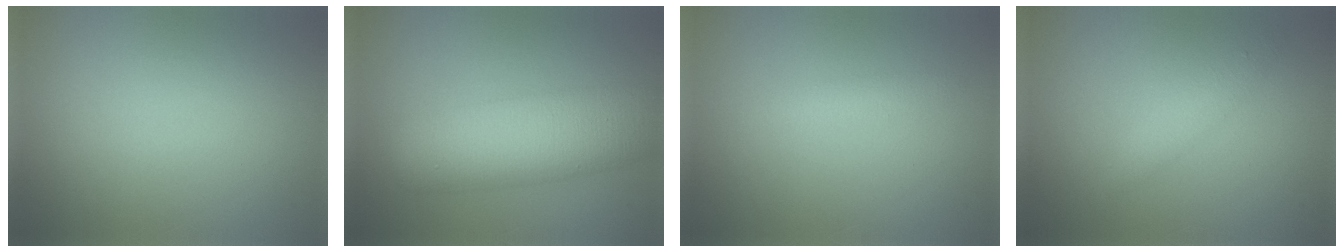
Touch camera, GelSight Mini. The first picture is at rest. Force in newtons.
{"total": 7.7, "press": 7.7, "slide": 0.2}
{"total": 1.2, "press": 1.2, "slide": 0.0}
{"total": 1.5, "press": 1.5, "slide": 0.0}